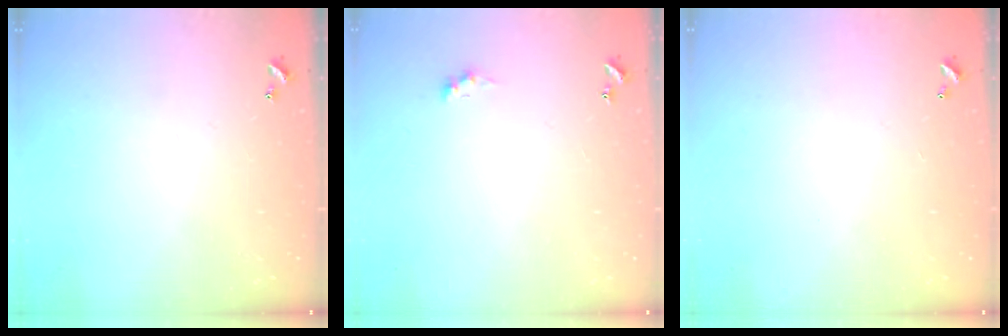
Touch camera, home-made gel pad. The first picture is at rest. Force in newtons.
{"total": 0.8, "press": 0.7, "slide": 0.4}
{"total": 2.9, "press": 2.9, "slide": 0.1}